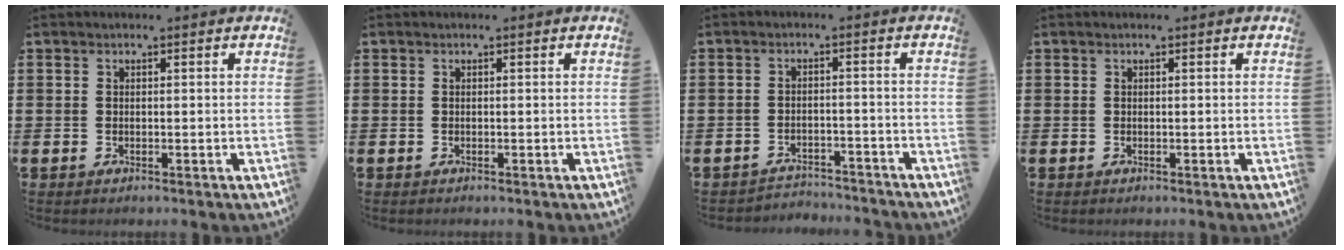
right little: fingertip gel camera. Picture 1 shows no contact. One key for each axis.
{"total": 0.0}
{"total": 2.4, "fx": -2.4, "fy": 0.2, "fz": -0.1, "tx": -0.005, "ty": 0.003, "tz": -0.053}
{"total": 0.0}